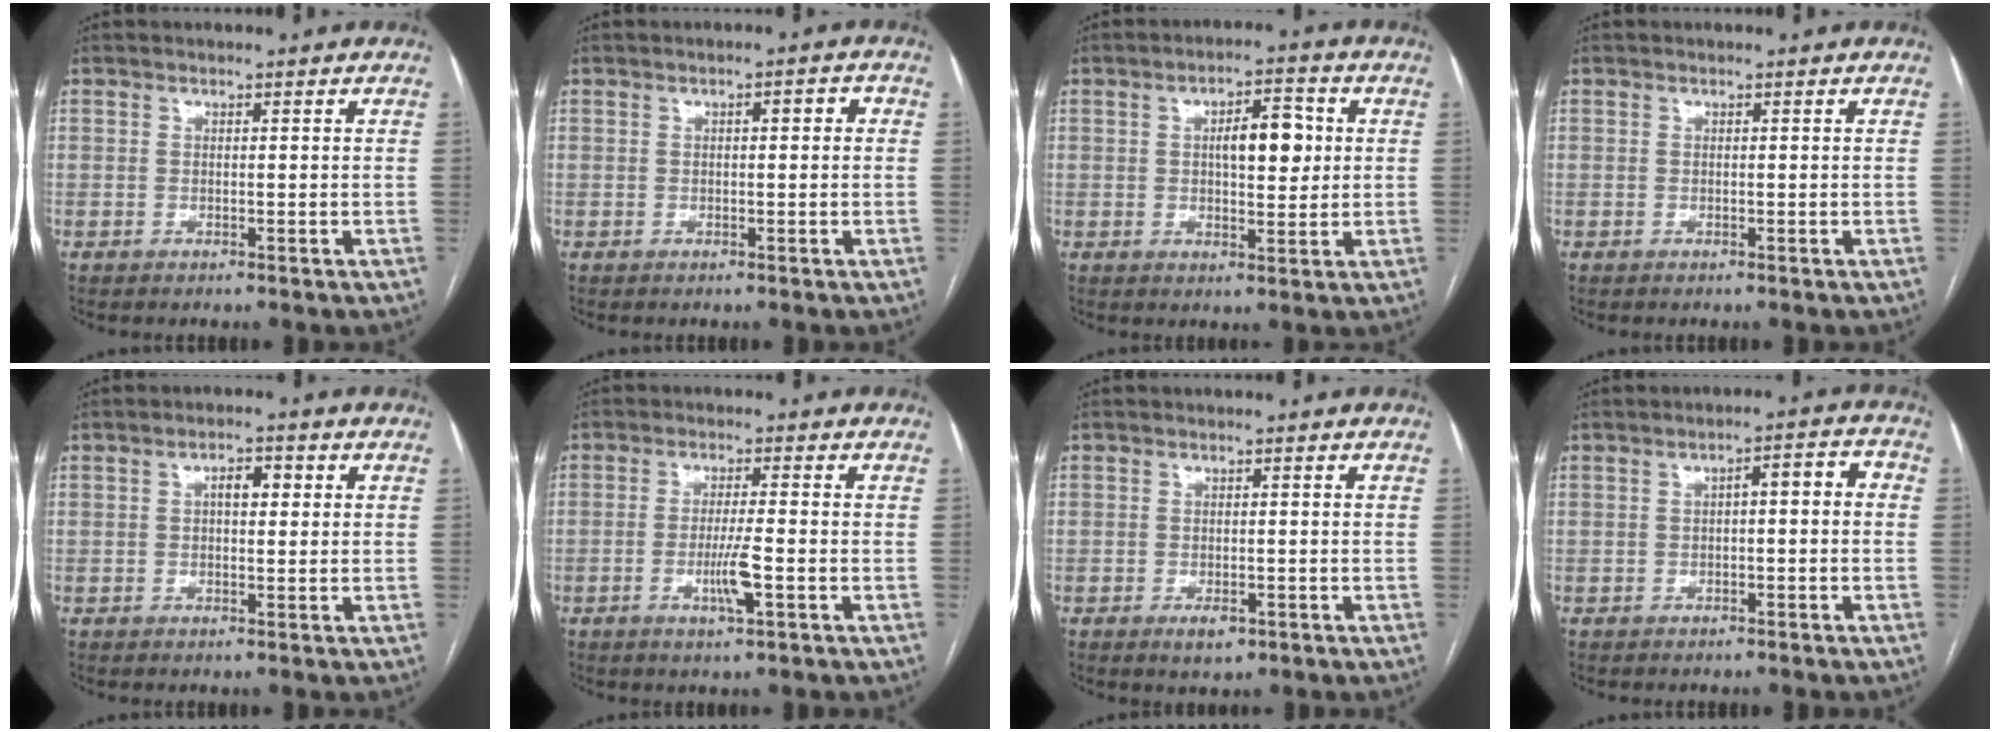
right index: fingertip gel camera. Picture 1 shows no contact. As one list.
[{"total": 2.0, "force": [0.3, 0.7, 1.8], "torque": [-0.024, 0.012, 0.002]}, {"total": 7.1, "force": [1.2, 2.7, 6.5], "torque": [-0.101, 0.013, 0.019]}, {"total": 0.0}, {"total": 3.2, "force": [0.7, 1.4, 2.8], "torque": [-0.049, 0.013, 0.009]}, {"total": 4.9, "force": [-1.6, 0.0, 4.6], "torque": [-0.087, -0.007, -0.028]}, {"total": 2.6, "force": [-1.4, 1.3, 1.7], "torque": [-0.024, 0.000, -0.013]}, {"total": 4.3, "force": [-0.1, 1.3, 4.0], "torque": [-0.057, 0.031, -0.004]}]